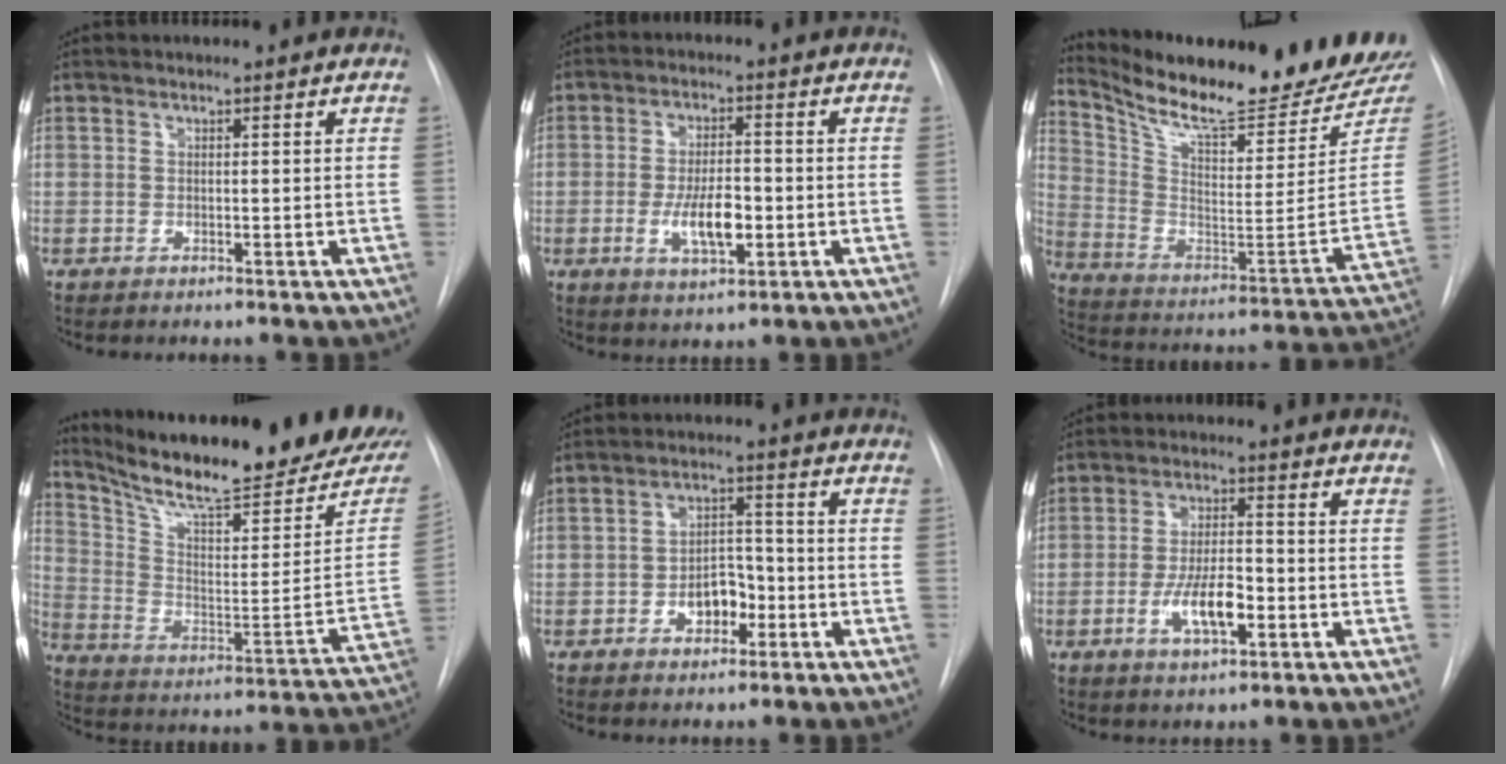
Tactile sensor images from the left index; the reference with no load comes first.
{"total": 7.2, "force": [-1.7, 2.7, 6.5], "torque": [-0.120, -0.003, -0.025]}
{"total": 25.5, "force": [23.3, 2.5, 10.0], "torque": [-0.179, -0.086, 0.335]}
{"total": 27.0, "force": [22.8, 3.1, 14.1], "torque": [-0.229, -0.061, 0.324]}
{"total": 5.7, "force": [-2.3, 3.5, 3.9], "torque": [-0.062, 0.018, -0.036]}
{"total": 7.5, "force": [-2.6, 2.5, 6.5], "torque": [-0.125, 0.001, -0.043]}